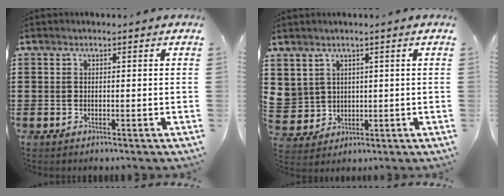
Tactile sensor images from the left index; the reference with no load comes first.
{"total": 3.2, "force": [1.6, 2.7, 0.1], "torque": [-0.021, 0.004, 0.029]}